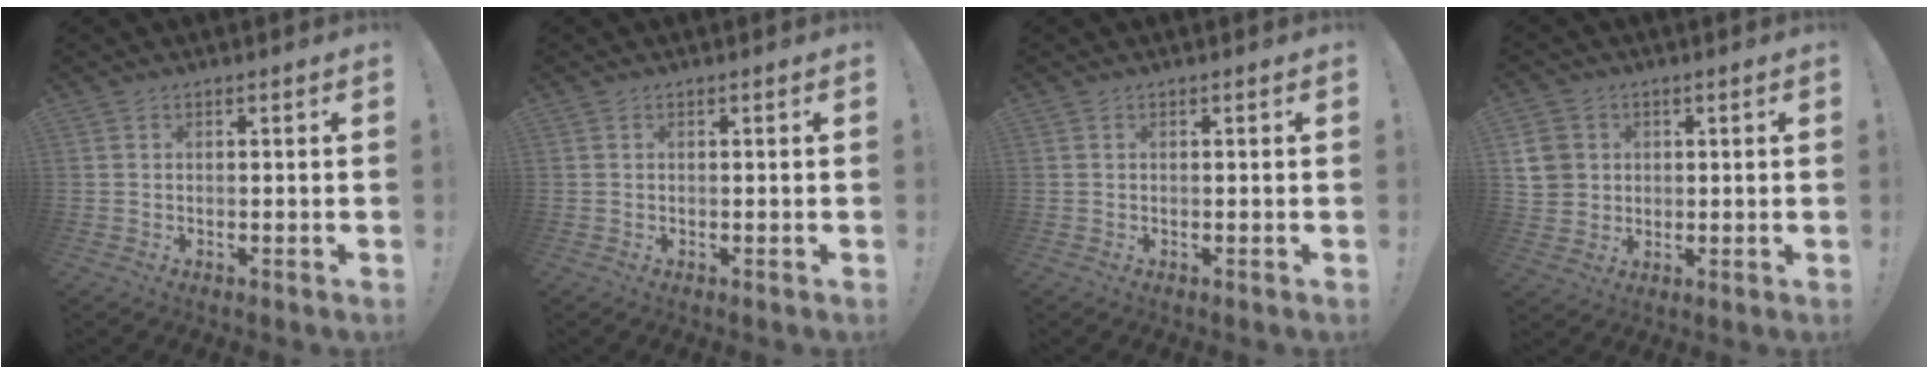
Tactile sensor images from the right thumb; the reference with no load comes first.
{"total": 0.0}
{"total": 0.0}
{"total": 8.1, "force": [1.8, 7.3, 2.9], "torque": [-0.059, -0.006, 0.038]}